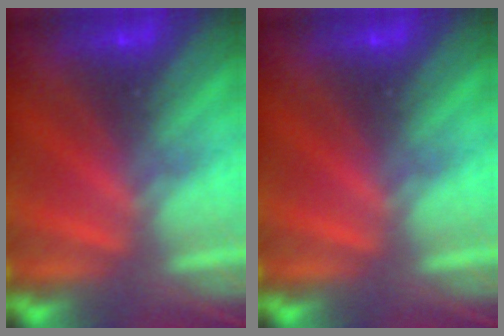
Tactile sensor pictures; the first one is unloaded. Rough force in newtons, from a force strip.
{"total": 0.0}